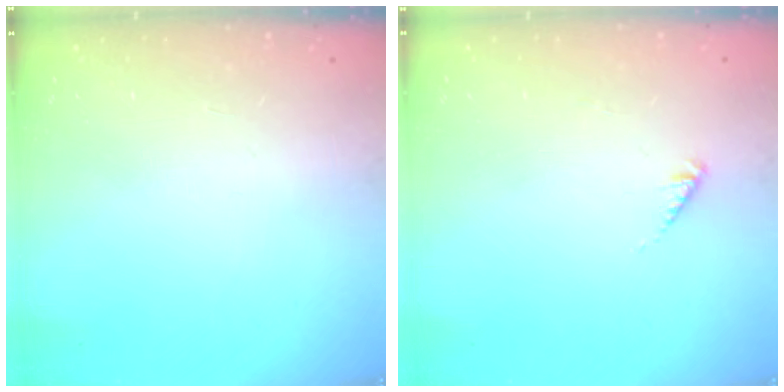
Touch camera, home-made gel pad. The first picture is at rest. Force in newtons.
{"total": 2.4, "press": 2.4, "slide": 0.4}